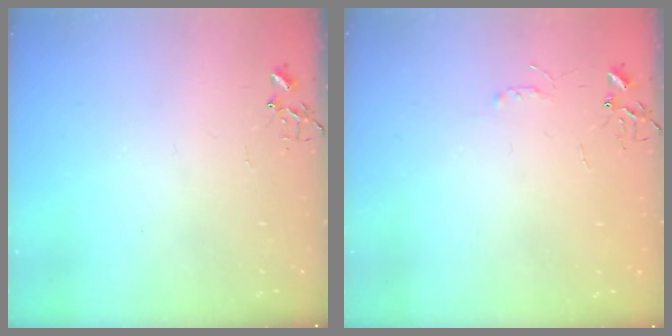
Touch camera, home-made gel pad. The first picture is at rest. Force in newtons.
{"total": 3.6, "press": 3.6, "slide": 0.6}